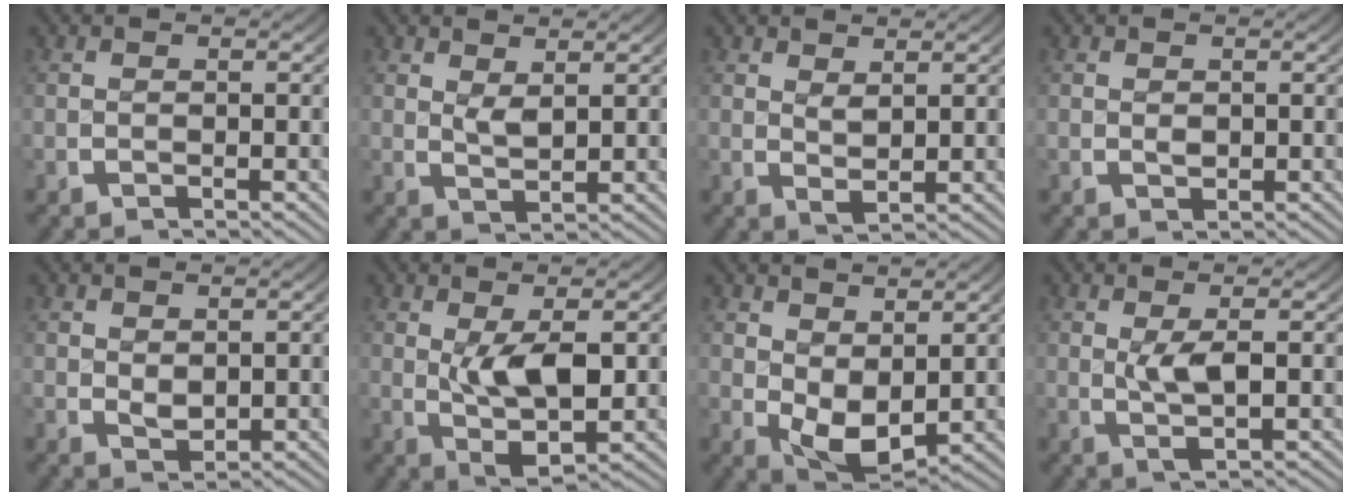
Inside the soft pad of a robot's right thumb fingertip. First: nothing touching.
{"total": 2.2, "force": [1.6, 0.8, 1.2], "torque": [-0.019, -0.008, 0.034]}
{"total": 1.9, "force": [1.5, 0.8, 0.9], "torque": [-0.011, -0.008, 0.035]}
{"total": 0.6, "force": [0.1, 0.5, 0.3], "torque": [-0.006, -0.005, 0.006]}
{"total": 1.5, "force": [0.7, 1.0, 0.8], "torque": [-0.011, -0.010, 0.021]}
{"total": 6.0, "force": [0.4, 3.1, 5.1], "torque": [-0.096, -0.022, 0.016]}
{"total": 5.6, "force": [0.0, 4.0, 4.0], "torque": [-0.079, -0.032, 0.016]}
{"total": 3.0, "force": [0.6, 1.0, 2.8], "torque": [-0.054, -0.008, 0.014]}